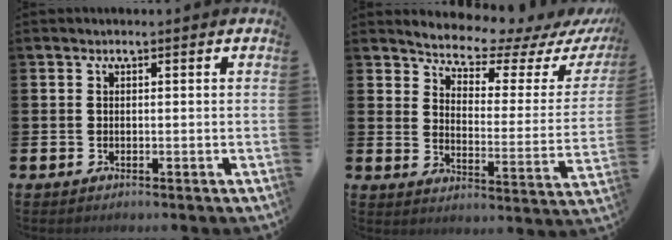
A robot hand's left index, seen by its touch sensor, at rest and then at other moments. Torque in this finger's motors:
{"motor_torque": [1.06, -1.08, 0.44, 0.05]}